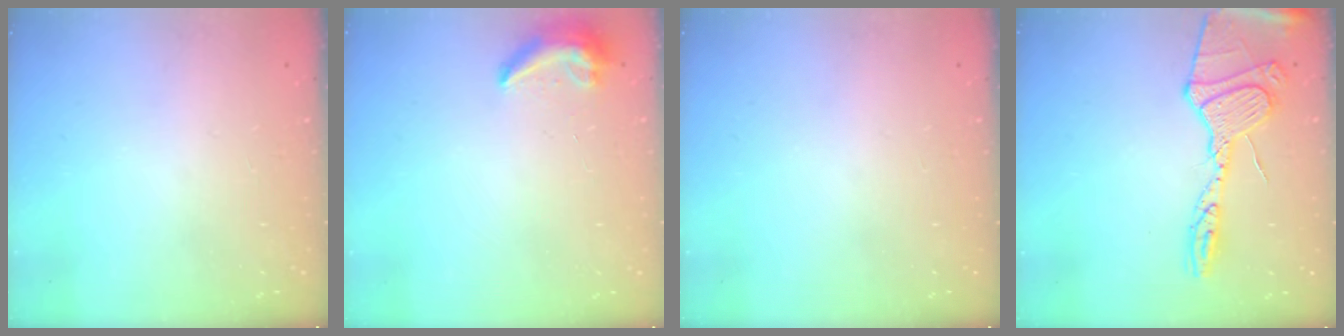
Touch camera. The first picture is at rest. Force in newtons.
{"total": 7.6, "press": 7.6, "slide": 0.7}
{"total": 0.0}
{"total": 15.8, "press": 15.7, "slide": 1.4}